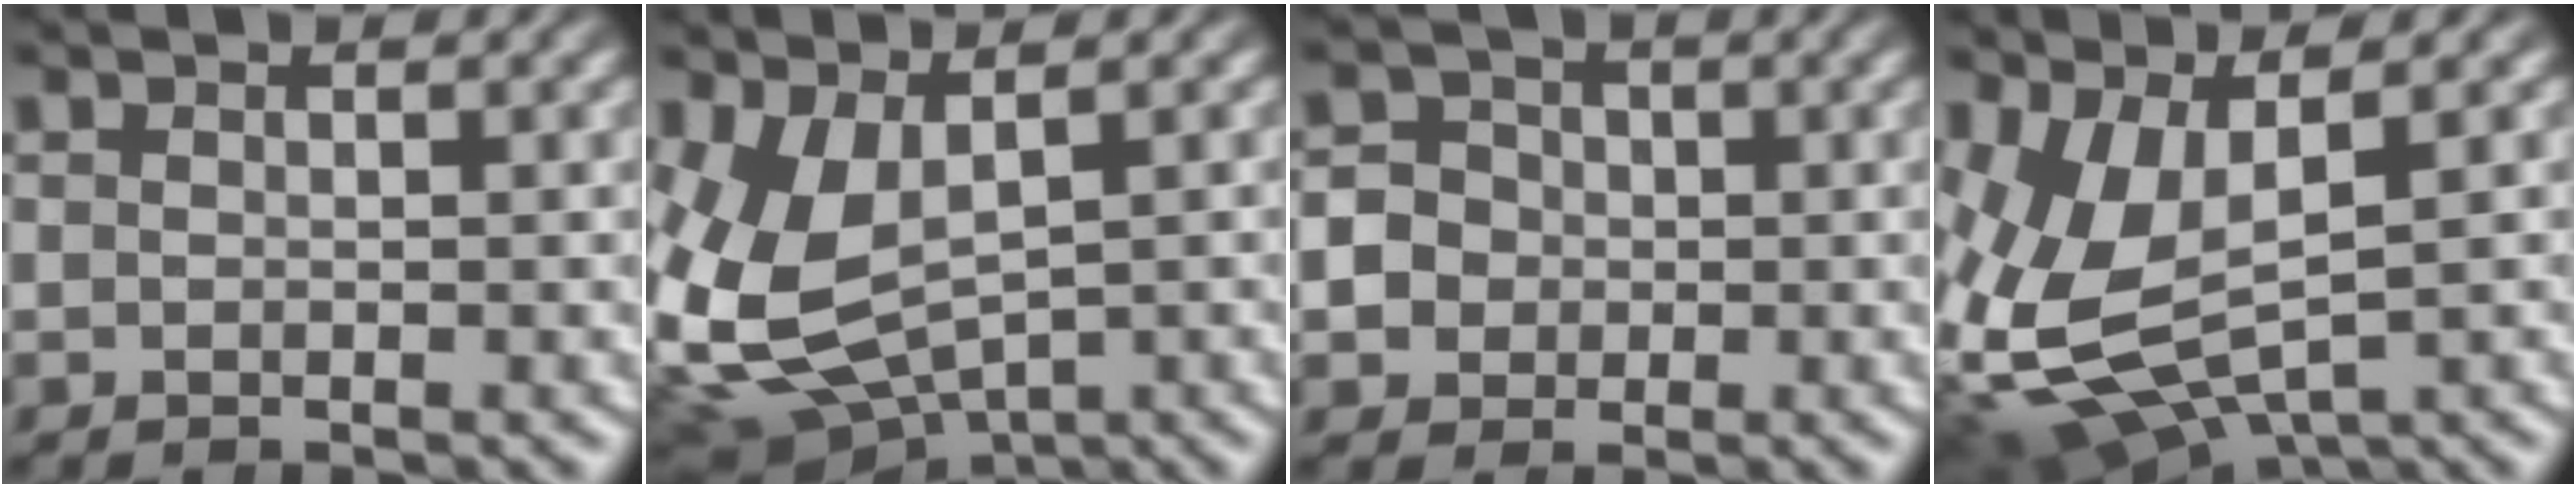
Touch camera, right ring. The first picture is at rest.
{"total": 11.3, "force": [-0.6, 9.3, 6.3], "torque": [-0.187, -0.051, 0.010]}
{"total": 7.1, "force": [-0.6, 6.7, 2.2], "torque": [-0.071, -0.024, -0.011]}
{"total": 10.5, "force": [-0.3, 8.3, 6.5], "torque": [-0.200, -0.053, 0.017]}